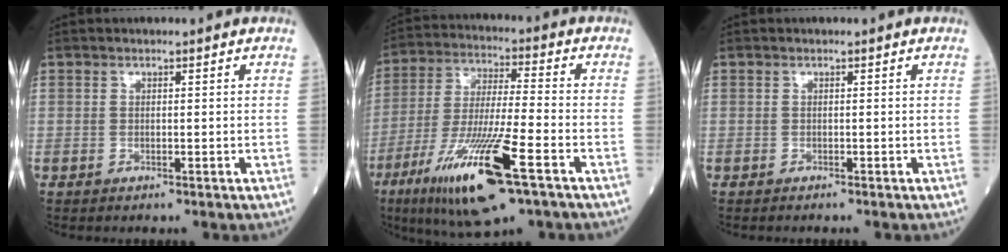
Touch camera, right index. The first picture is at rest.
{"total": 17.7, "force": [-8.7, 1.6, 15.3], "torque": [-0.310, -0.041, -0.153]}
{"total": 0.7, "force": [-0.7, 0.0, 0.2], "torque": [0.002, 0.000, -0.011]}